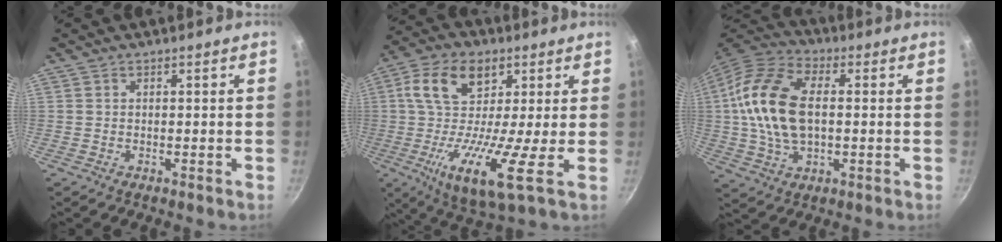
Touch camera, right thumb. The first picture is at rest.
{"total": 17.1, "force": [1.3, 7.5, 15.3], "torque": [-0.264, 0.000, -0.001]}
{"total": 17.2, "force": [0.9, 9.9, 14.0], "torque": [-0.264, 0.022, 0.004]}